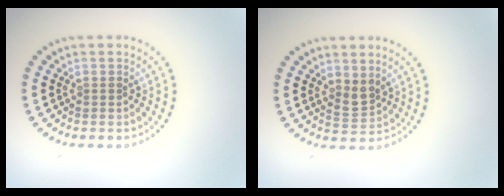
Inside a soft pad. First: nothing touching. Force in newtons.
{"total": 1.7, "press": 1.3, "slide": 1.0}